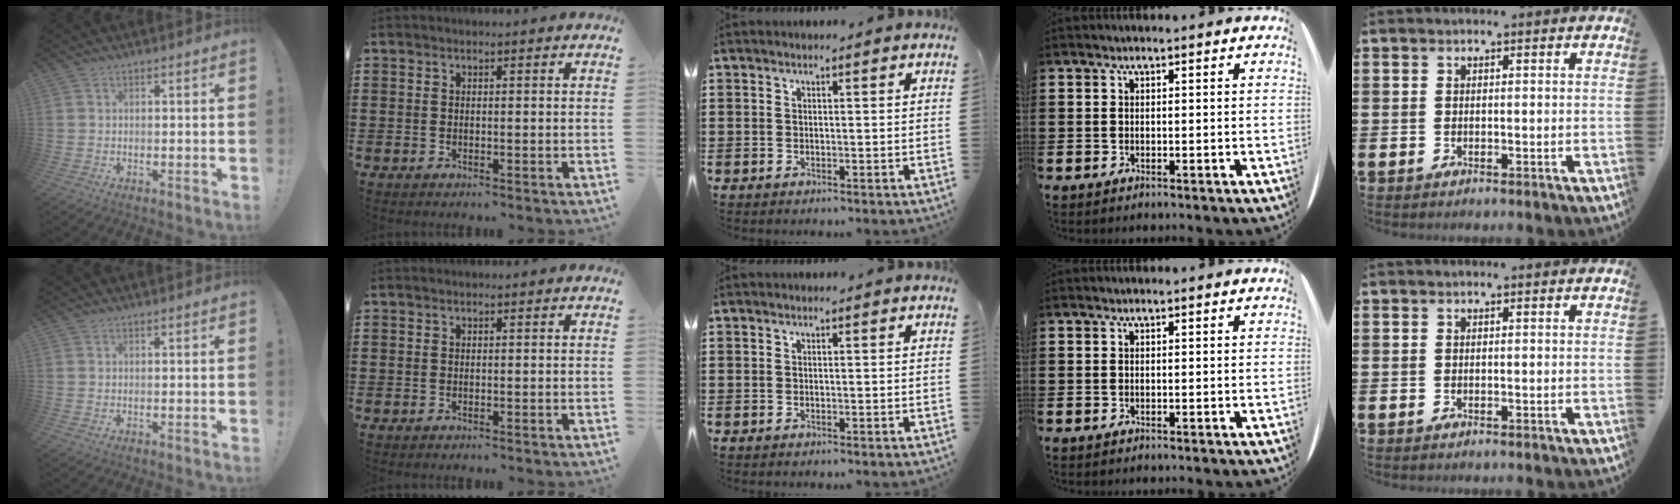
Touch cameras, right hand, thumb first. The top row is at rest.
{}